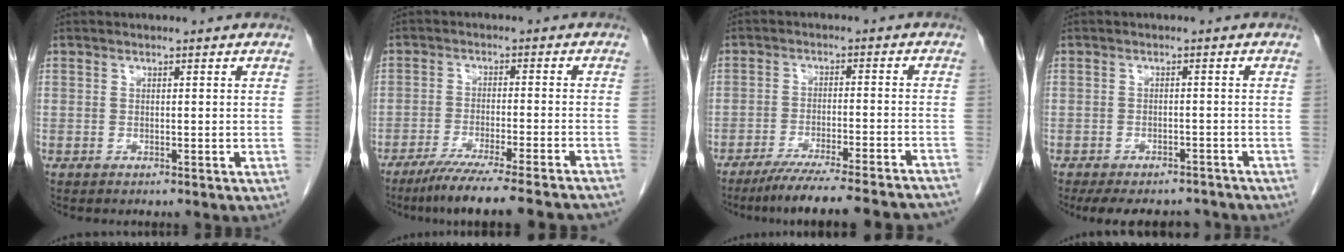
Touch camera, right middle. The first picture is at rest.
{"total": 17.4, "force": [-15.3, -0.4, 8.2], "torque": [-0.100, -0.044, -0.218]}
{"total": 20.9, "force": [-19.1, 0.2, 8.5], "torque": [-0.085, -0.029, -0.255]}
{"total": 10.8, "force": [-9.3, 4.2, 3.6], "torque": [-0.062, 0.003, -0.116]}